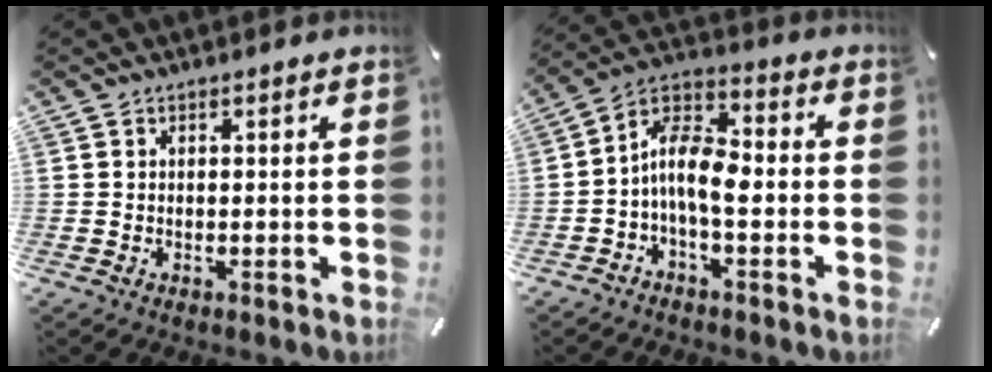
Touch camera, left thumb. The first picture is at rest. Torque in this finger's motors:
{"motor_torque": [-0.15, 1.02, 0.91, 0.71, 0.14]}